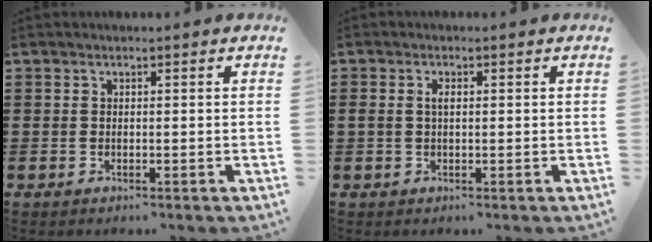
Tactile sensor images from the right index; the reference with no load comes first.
{"total": 1.7, "force": [0.2, 0.8, 1.5], "torque": [-0.028, 0.007, 0.002]}